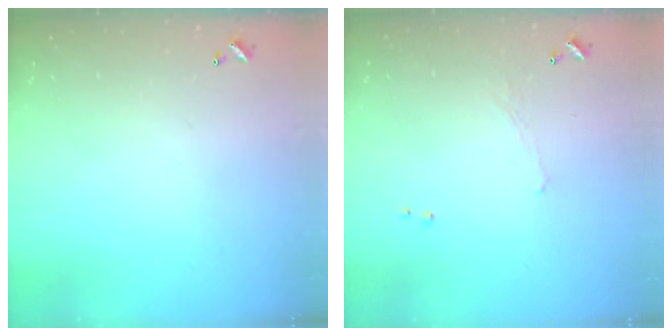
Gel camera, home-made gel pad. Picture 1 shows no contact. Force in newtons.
{"total": 1.1, "press": 1.0, "slide": 0.6}